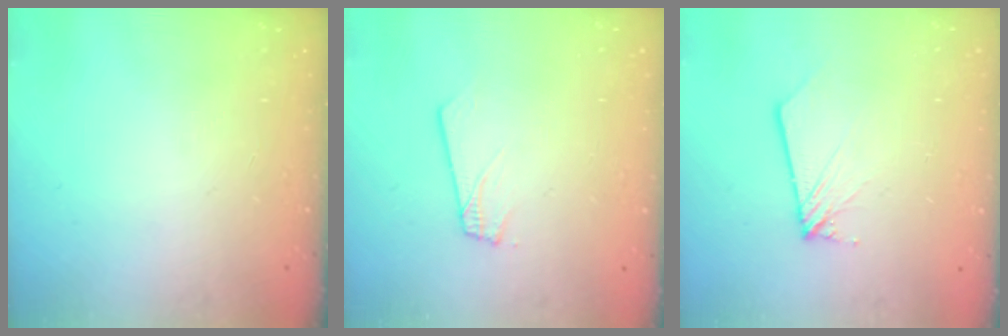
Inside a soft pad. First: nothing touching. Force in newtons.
{"total": 1.8, "press": 1.8, "slide": 0.1}
{"total": 2.8, "press": 2.8, "slide": 0.3}